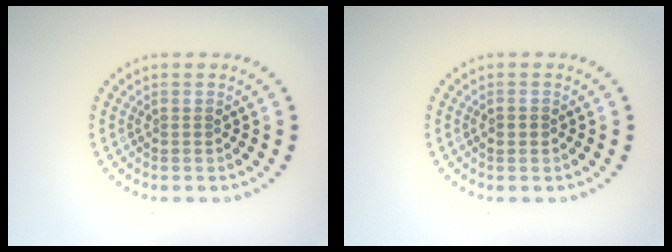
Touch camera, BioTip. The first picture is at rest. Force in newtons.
{"total": 1.3, "press": 1.3, "slide": 0.1}